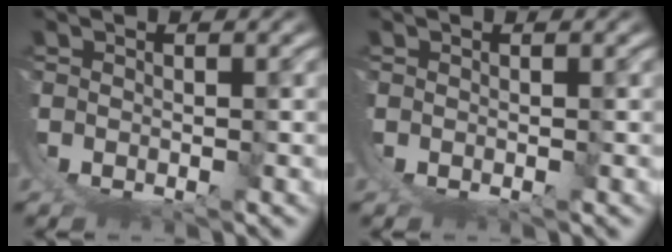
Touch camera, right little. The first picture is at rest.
{"total": 0.0}